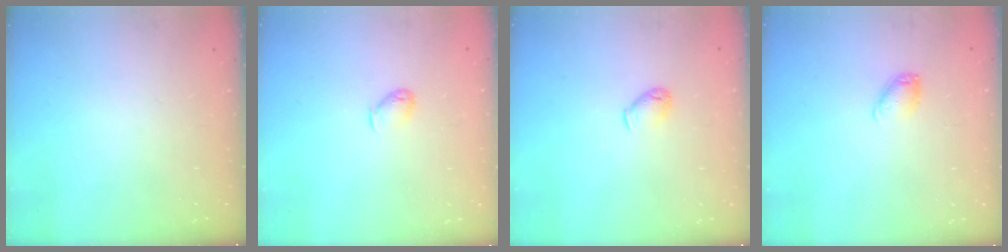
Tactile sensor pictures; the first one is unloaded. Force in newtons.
{"total": 4.1, "press": 4.0, "slide": 0.9}
{"total": 4.1, "press": 4.0, "slide": 0.6}
{"total": 6.4, "press": 6.4, "slide": 0.8}